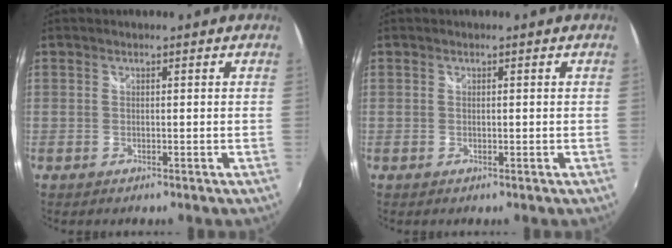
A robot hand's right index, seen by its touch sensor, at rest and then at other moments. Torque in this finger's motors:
{"motor_torque": [-0.79, 0.25, 0.01, -0.01]}